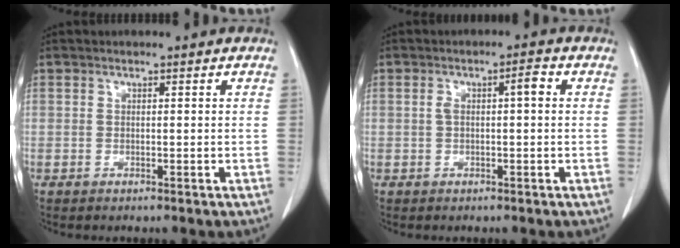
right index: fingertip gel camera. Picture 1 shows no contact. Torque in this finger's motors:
{"motor_torque": [0.20, -0.08, 0.09, 0.03]}